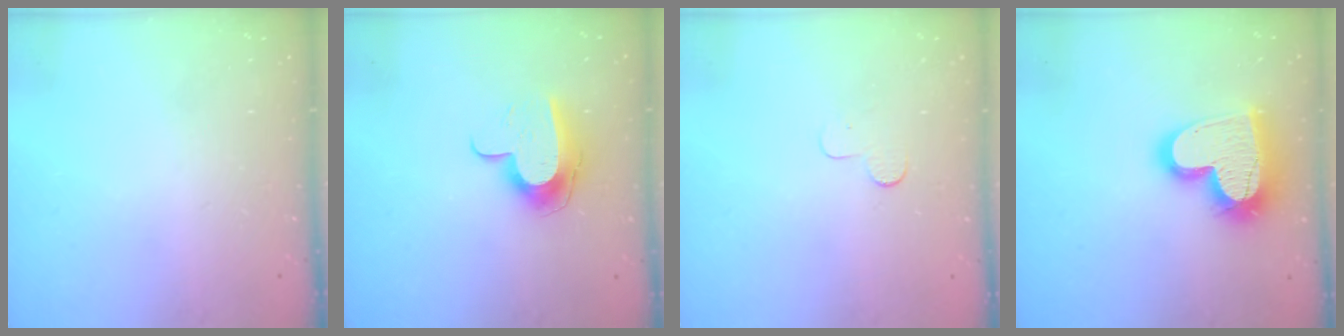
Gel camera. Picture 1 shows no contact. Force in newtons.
{"total": 10.8, "press": 10.8, "slide": 0.9}
{"total": 2.9, "press": 2.9, "slide": 0.3}
{"total": 21.2, "press": 21.1, "slide": 1.9}